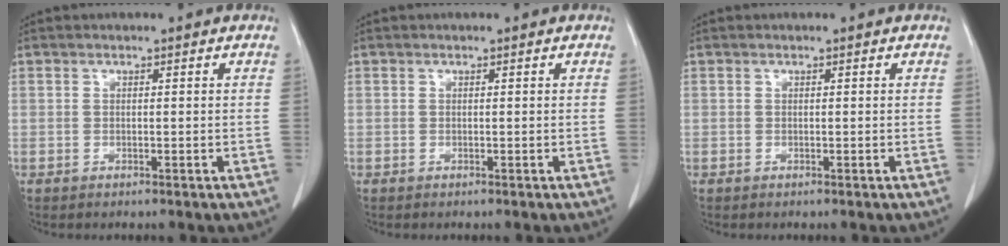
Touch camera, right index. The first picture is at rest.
{"total": 0.0}
{"total": 0.0}